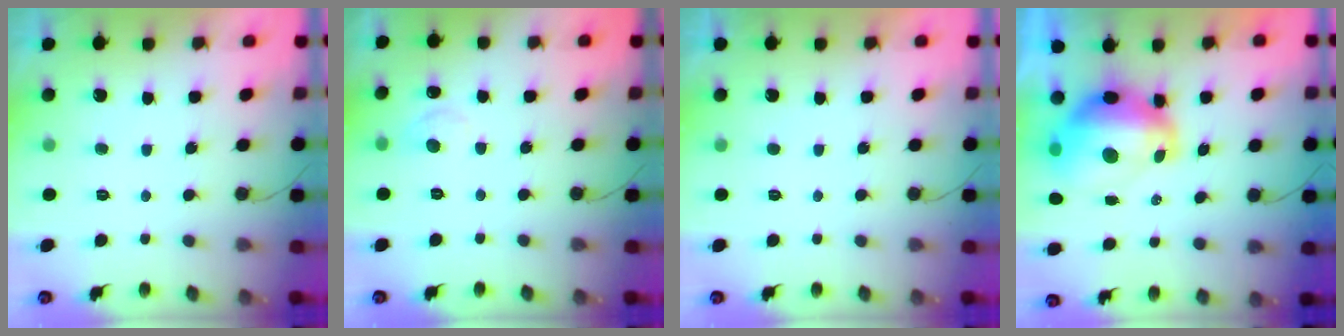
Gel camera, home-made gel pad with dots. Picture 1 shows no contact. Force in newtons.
{"total": 4.6, "press": 4.6, "slide": 0.5}
{"total": 0.0}
{"total": 12.0, "press": 11.9, "slide": 1.0}